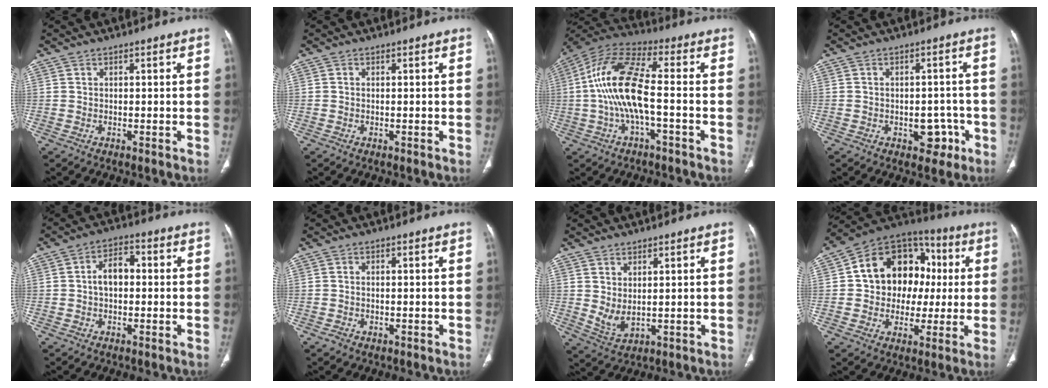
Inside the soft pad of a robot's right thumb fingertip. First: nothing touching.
{"total": 0.0}
{"total": 14.0, "force": [-1.5, 4.6, 13.2], "torque": [-0.286, 0.040, -0.032]}
{"total": 5.2, "force": [-2.2, 3.7, 3.0], "torque": [-0.011, 0.020, -0.023]}
{"total": 5.5, "force": [-0.1, 3.6, 4.1], "torque": [-0.063, 0.021, -0.011]}
{"total": 1.1, "force": [-0.5, 0.9, 0.5], "torque": [-0.009, 0.004, -0.007]}
{"total": 4.3, "force": [1.1, 2.0, 3.7], "torque": [-0.073, -0.016, 0.033]}
{"total": 18.8, "force": [1.9, 14.7, 11.6], "torque": [-0.127, 0.035, 0.027]}